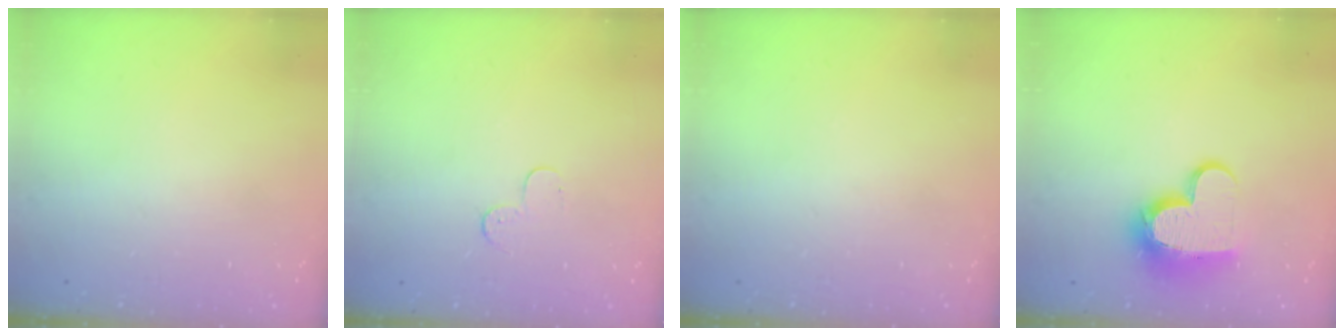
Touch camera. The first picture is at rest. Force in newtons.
{"total": 3.9, "press": 3.9, "slide": 0.4}
{"total": 0.0}
{"total": 13.0, "press": 13.0, "slide": 1.2}